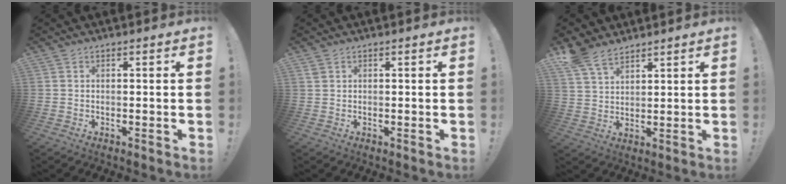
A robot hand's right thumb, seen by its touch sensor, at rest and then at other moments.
{"total": 1.2, "force": [0.7, 0.7, 0.7], "torque": [-0.017, 0.003, 0.015]}
{"total": 9.1, "force": [7.0, 4.5, 3.7], "torque": [-0.079, -0.033, 0.141]}